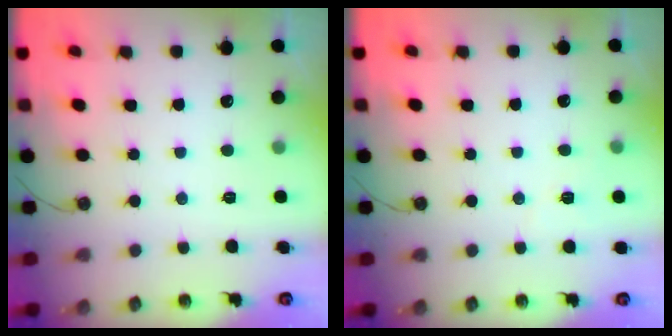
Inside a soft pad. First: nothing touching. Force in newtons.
{"total": 5.0, "press": 1.7, "slide": 4.7}